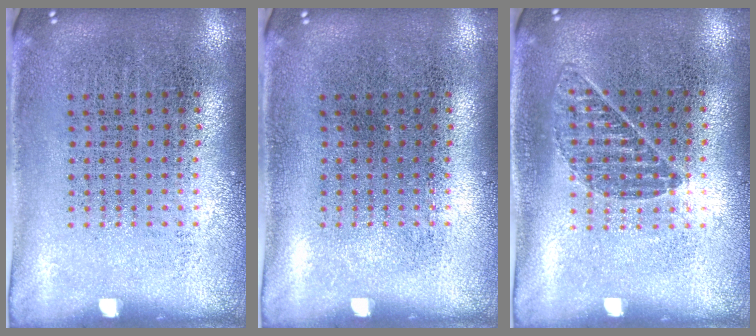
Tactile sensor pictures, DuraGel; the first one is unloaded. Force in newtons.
{"total": 0.0}
{"total": 0.8, "press": 0.8, "slide": 0.2}